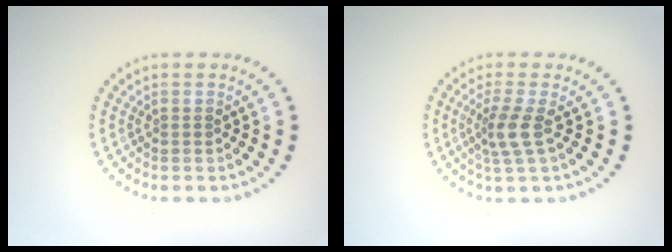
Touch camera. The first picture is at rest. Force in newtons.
{"total": 2.4, "press": 1.8, "slide": 1.6}